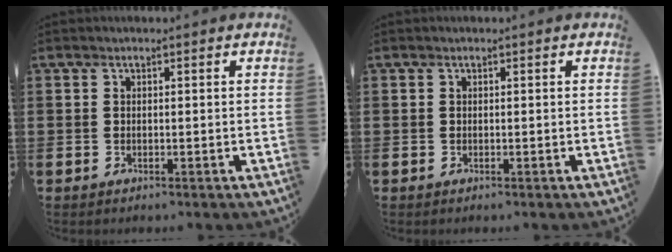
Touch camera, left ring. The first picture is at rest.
{"total": 0.0}